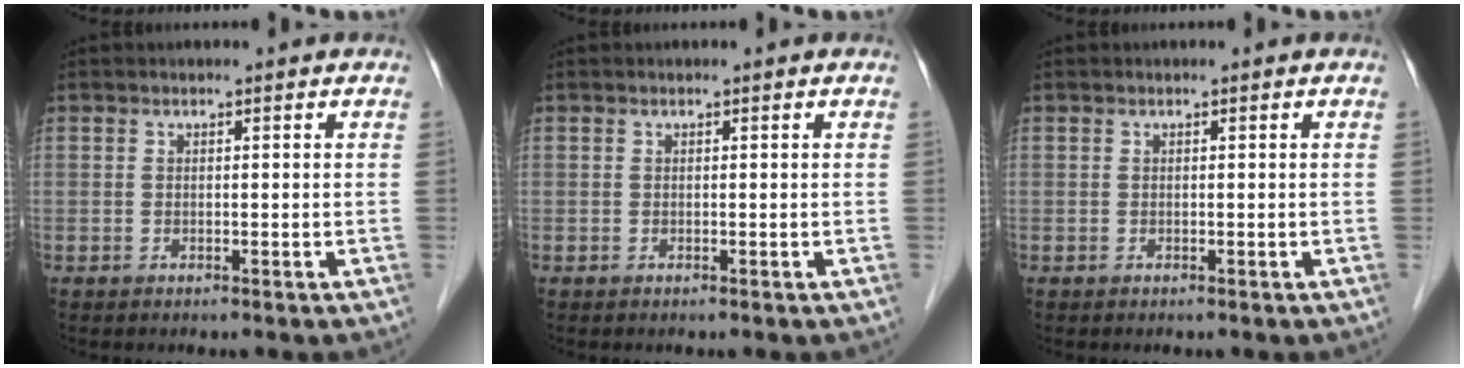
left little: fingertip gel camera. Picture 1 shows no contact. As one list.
[{"total": 0.0}, {"total": 0.0}]